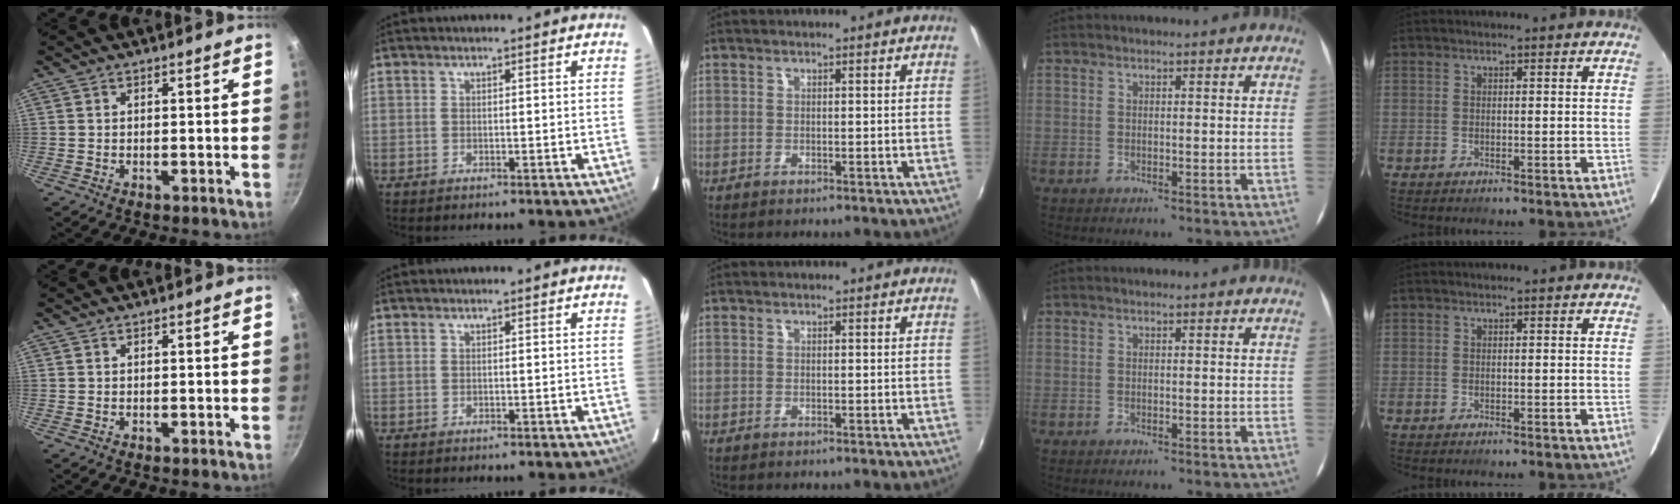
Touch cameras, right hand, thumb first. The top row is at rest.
{}